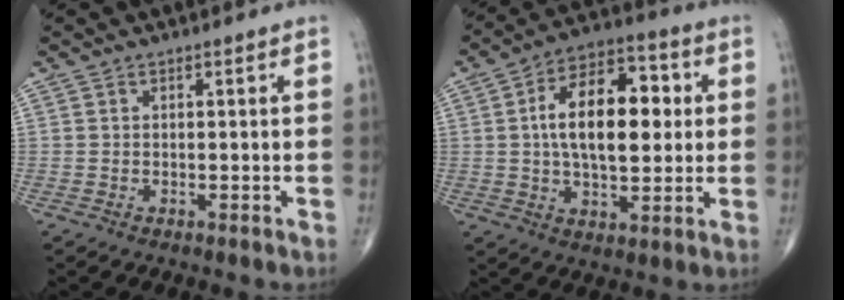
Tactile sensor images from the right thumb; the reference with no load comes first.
{"total": 17.3, "force": [2.1, 9.2, 14.5], "torque": [-0.216, 0.018, 0.029]}